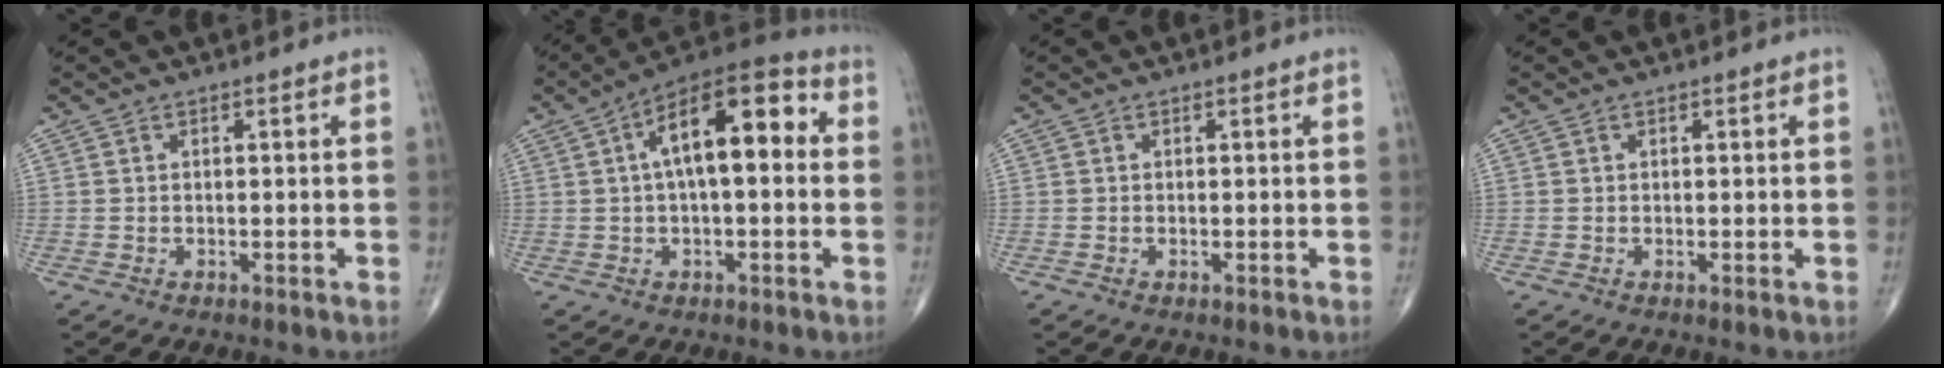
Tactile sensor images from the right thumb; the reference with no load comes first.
{"total": 15.3, "force": [2.5, 6.5, 13.6], "torque": [-0.199, 0.040, 0.030]}
{"total": 0.0}
{"total": 0.0}